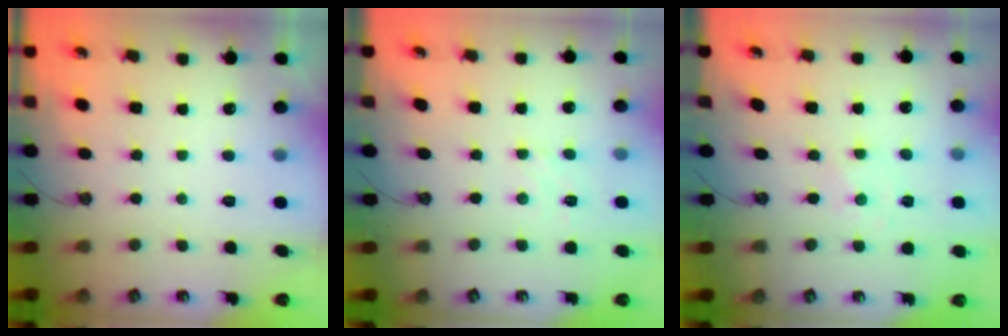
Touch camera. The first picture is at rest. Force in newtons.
{"total": 1.8, "press": 1.7, "slide": 0.5}
{"total": 0.0}